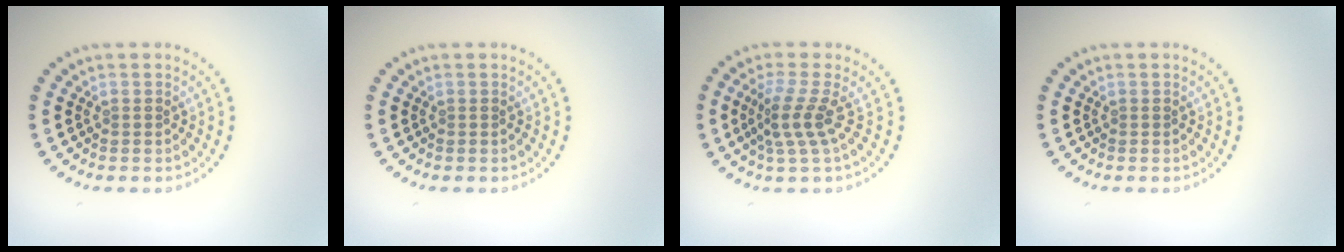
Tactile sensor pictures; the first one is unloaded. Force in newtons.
{"total": 0.0}
{"total": 2.8, "press": 1.9, "slide": 2.1}
{"total": 0.0}